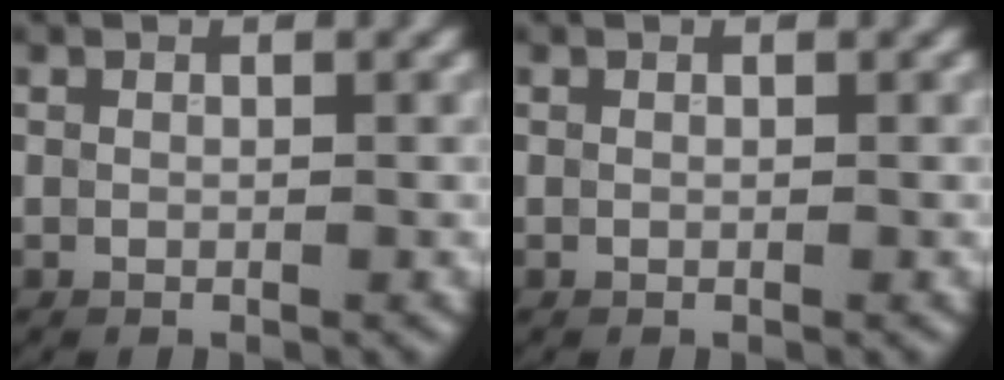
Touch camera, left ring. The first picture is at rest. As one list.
[{"total": 0.0}]